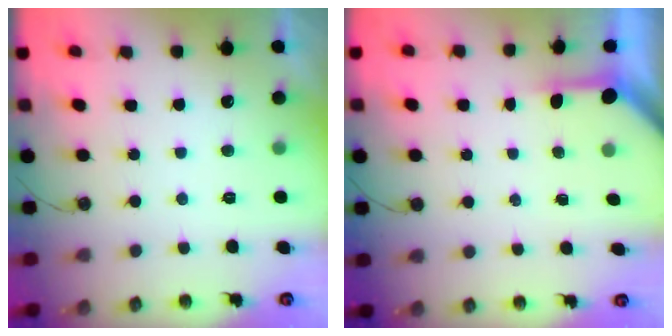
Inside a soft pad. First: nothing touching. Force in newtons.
{"total": 3.2, "press": 3.2, "slide": 0.4}